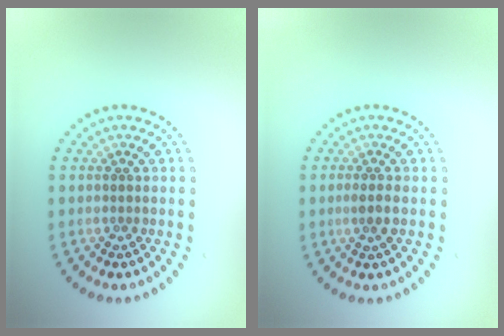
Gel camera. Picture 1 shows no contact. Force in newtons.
{"total": 1.6, "press": 1.3, "slide": 0.9}